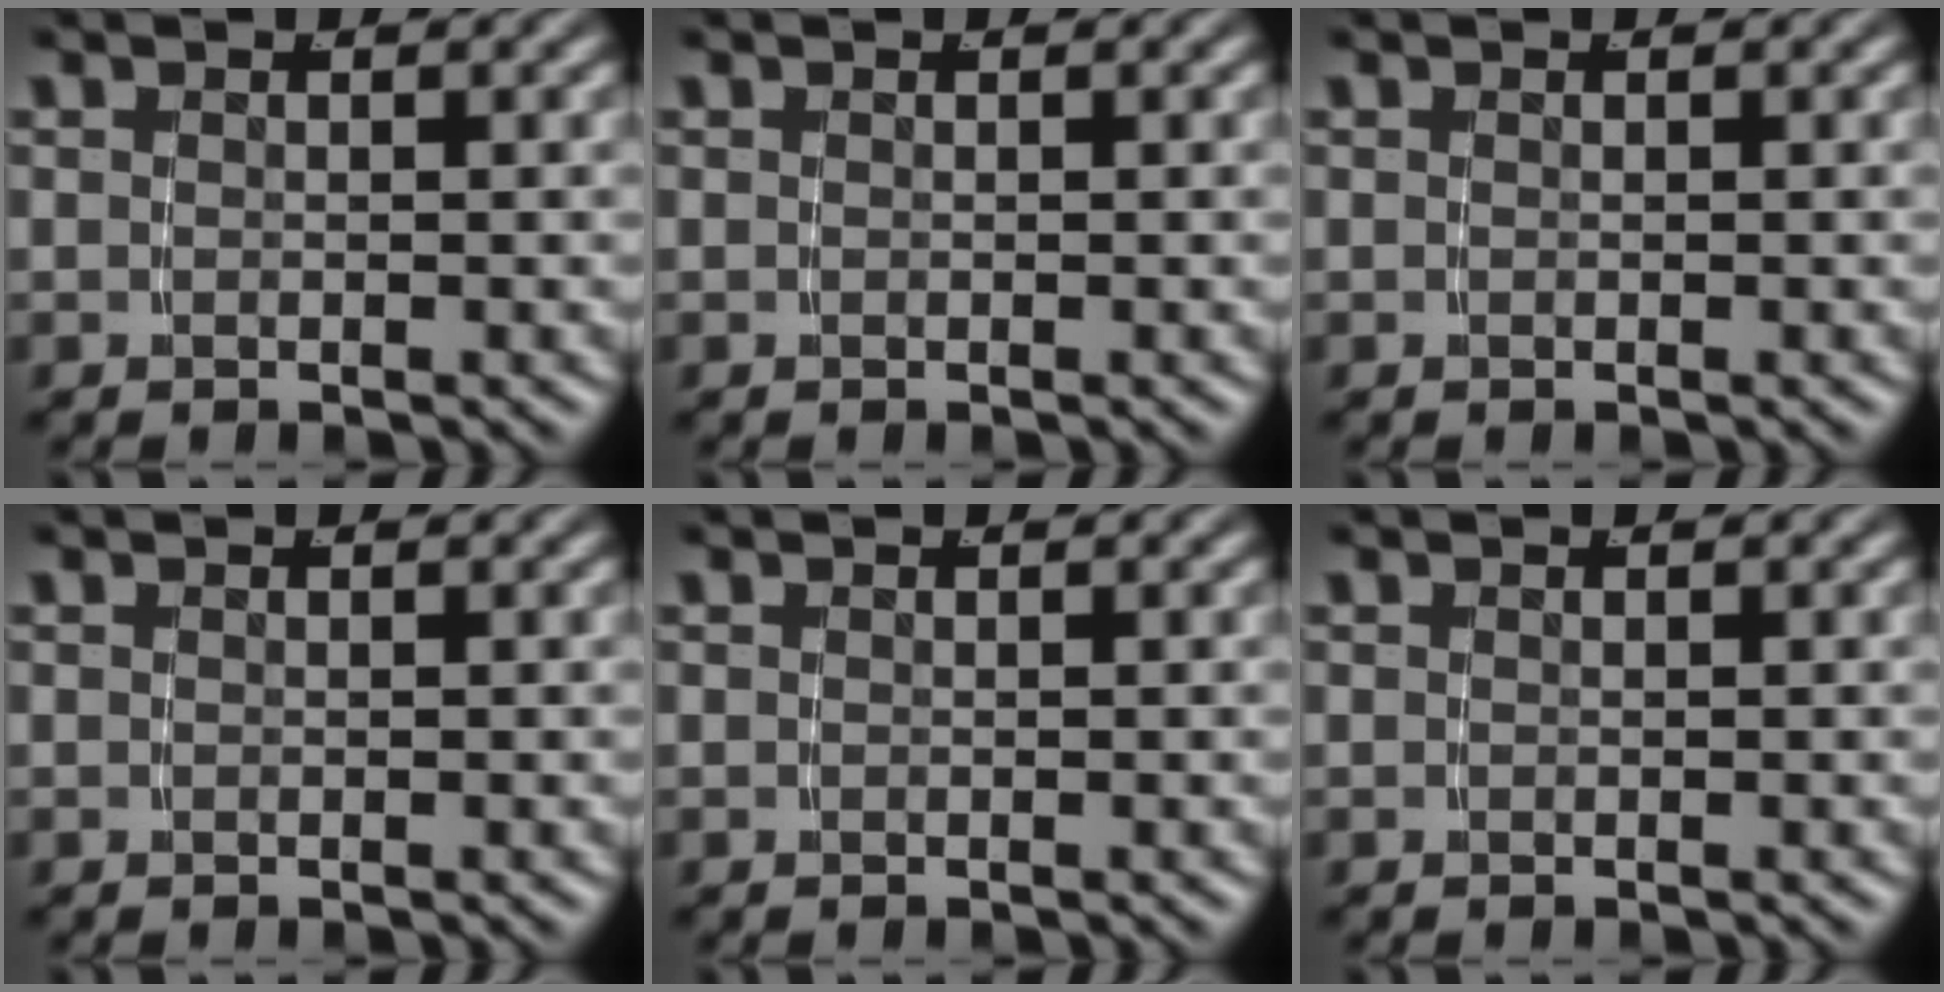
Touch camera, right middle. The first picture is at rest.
{"total": 0.0}
{"total": 0.0}
{"total": 0.0}
{"total": 0.0}
{"total": 0.0}